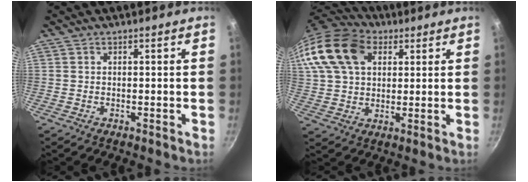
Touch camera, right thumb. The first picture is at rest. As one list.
[{"total": 20.2, "force": [7.6, 14.2, 12.2], "torque": [-0.252, 0.021, 0.131]}]